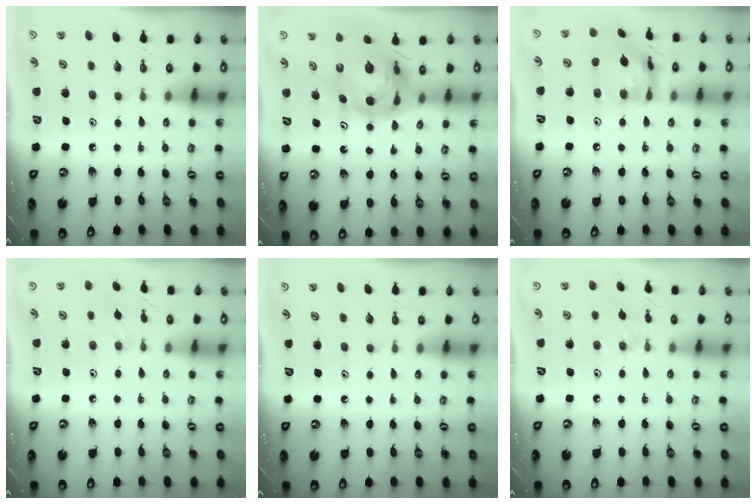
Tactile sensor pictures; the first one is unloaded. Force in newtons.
{"total": 12.1, "press": 12.0, "slide": 1.5}
{"total": 13.0, "press": 13.0, "slide": 1.2}
{"total": 4.7, "press": 4.7, "slide": 0.7}
{"total": 0.0}
{"total": 2.0, "press": 1.9, "slide": 0.5}